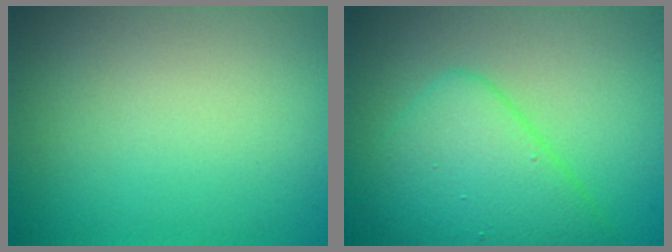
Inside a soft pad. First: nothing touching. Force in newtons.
{"total": 5.6, "press": 5.6, "slide": 0.2}